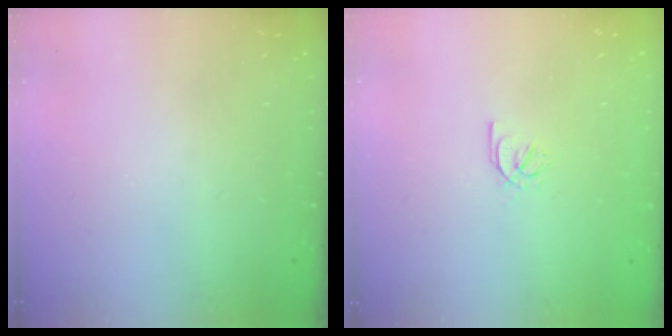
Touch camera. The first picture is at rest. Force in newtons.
{"total": 2.1, "press": 2.1, "slide": 0.2}